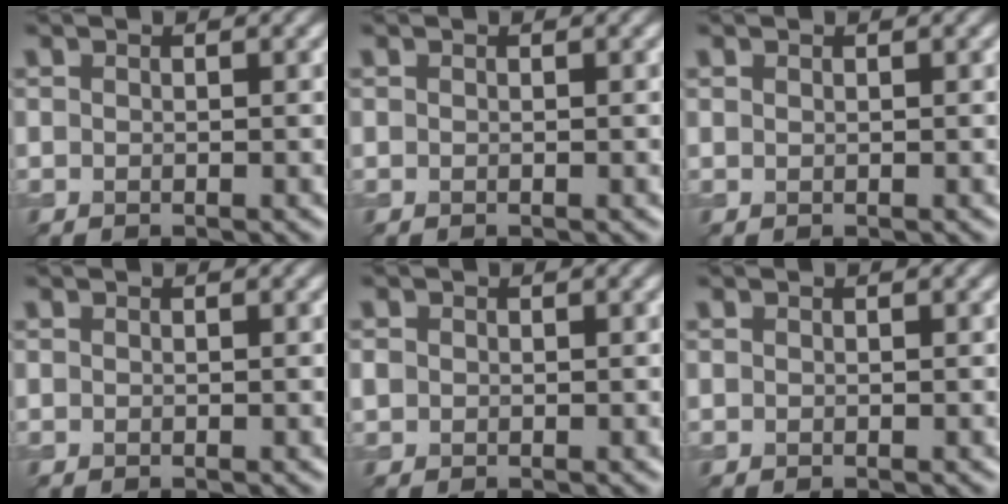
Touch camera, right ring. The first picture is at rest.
{"total": 0.0}
{"total": 0.0}
{"total": 0.0}
{"total": 0.8, "force": [0.1, 0.8, 0.2], "torque": [-0.002, 0.001, -0.002]}
{"total": 0.0}